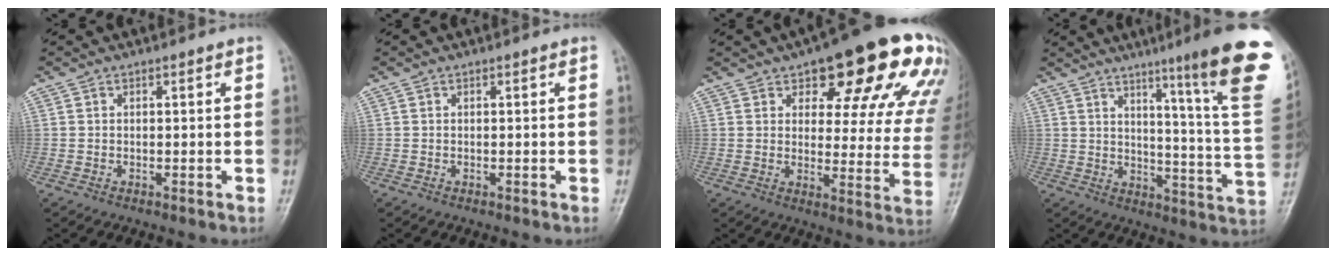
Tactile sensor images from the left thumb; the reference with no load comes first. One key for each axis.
{"total": 0.0}
{"total": 24.7, "fx": 12.9, "fy": 9.0, "fz": 19.1, "tx": -0.206, "ty": -0.017, "tz": 0.156}
{"total": 21.4, "fx": 12.0, "fy": 0.9, "fz": 17.7, "tx": -0.212, "ty": -0.070, "tz": 0.156}